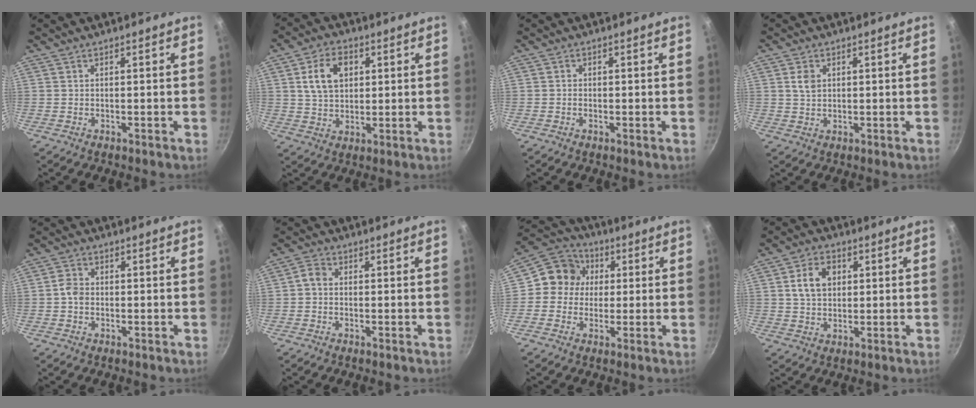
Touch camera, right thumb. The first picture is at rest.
{"total": 9.3, "force": [2.5, 6.5, 6.1], "torque": [-0.093, 0.002, 0.041]}
{"total": 0.6, "force": [-0.2, 0.6, 0.2], "torque": [-0.002, 0.001, -0.006]}
{"total": 3.2, "force": [0.9, 2.3, 2.0], "torque": [-0.029, -0.002, 0.017]}
{"total": 2.9, "force": [-0.4, 2.3, 1.7], "torque": [-0.028, 0.011, -0.012]}
{"total": 2.1, "force": [-0.4, 1.7, 1.2], "torque": [-0.028, 0.010, -0.016]}
{"total": 9.0, "force": [1.0, 8.4, 3.0], "torque": [-0.011, 0.017, -0.007]}
{"total": 7.2, "force": [1.7, 5.3, 4.6], "torque": [-0.063, 0.006, 0.026]}